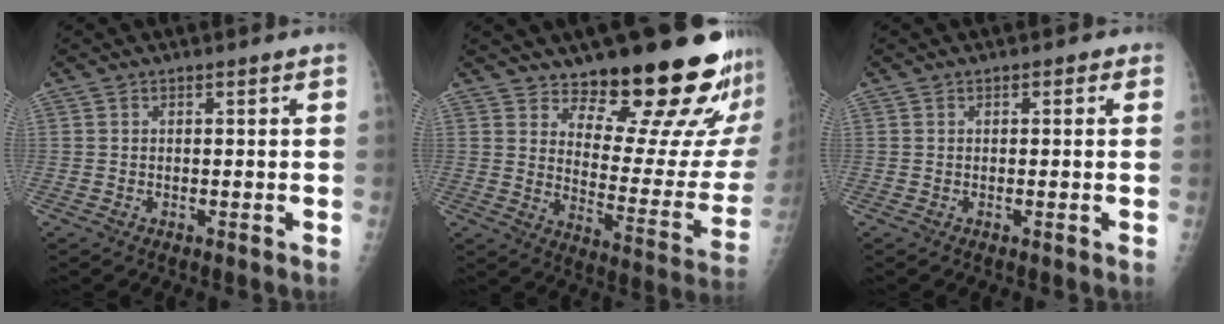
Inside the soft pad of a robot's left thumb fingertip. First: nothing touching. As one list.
[{"total": 21.6, "force": [17.3, 5.6, 11.6], "torque": [-0.118, -0.148, 0.232]}, {"total": 0.9, "force": [0.4, 0.6, 0.4], "torque": [0.007, 0.002, 0.000]}]